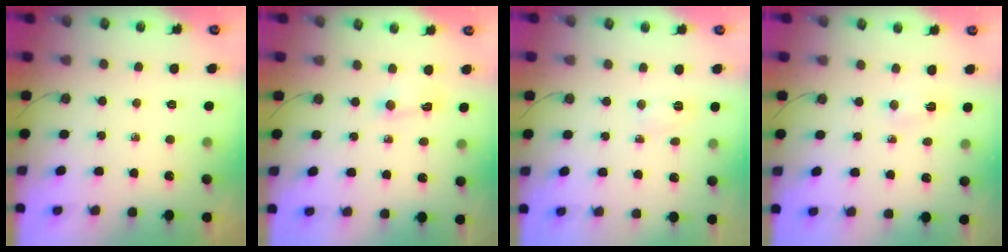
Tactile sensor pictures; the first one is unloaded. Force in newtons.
{"total": 3.5, "press": 3.4, "slide": 0.6}
{"total": 3.5, "press": 3.4, "slide": 0.7}
{"total": 2.1, "press": 1.6, "slide": 1.3}